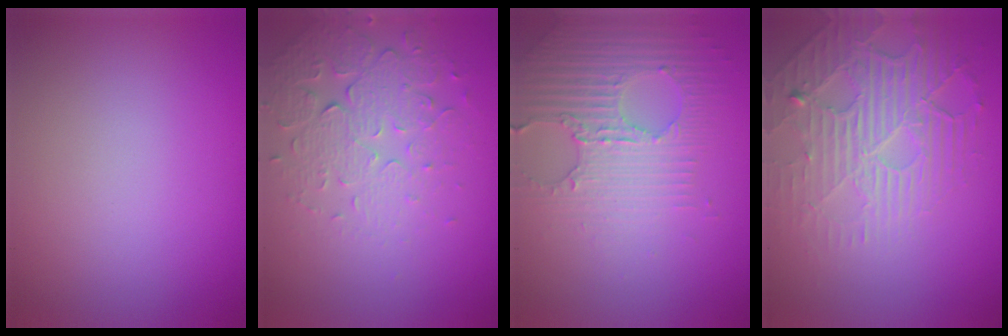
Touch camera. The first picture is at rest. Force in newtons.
{"total": 5.3, "press": 3.5, "slide": 3.9}
{"total": 3.9, "press": 3.8, "slide": 1.1}
{"total": 4.2, "press": 3.9, "slide": 1.6}